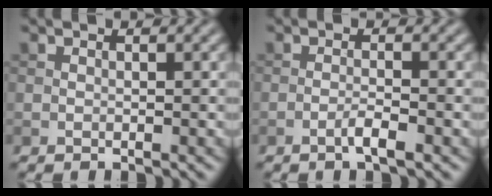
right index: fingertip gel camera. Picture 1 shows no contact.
{"total": 1.9, "force": [-1.0, 0.2, 1.5], "torque": [-0.026, 0.005, -0.022]}